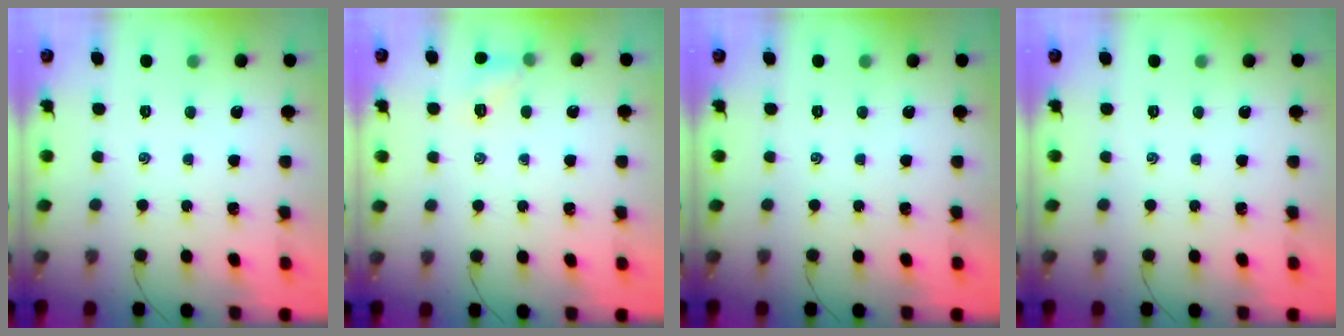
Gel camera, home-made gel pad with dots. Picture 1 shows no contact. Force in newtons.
{"total": 5.3, "press": 5.1, "slide": 1.3}
{"total": 0.0}
{"total": 0.0}